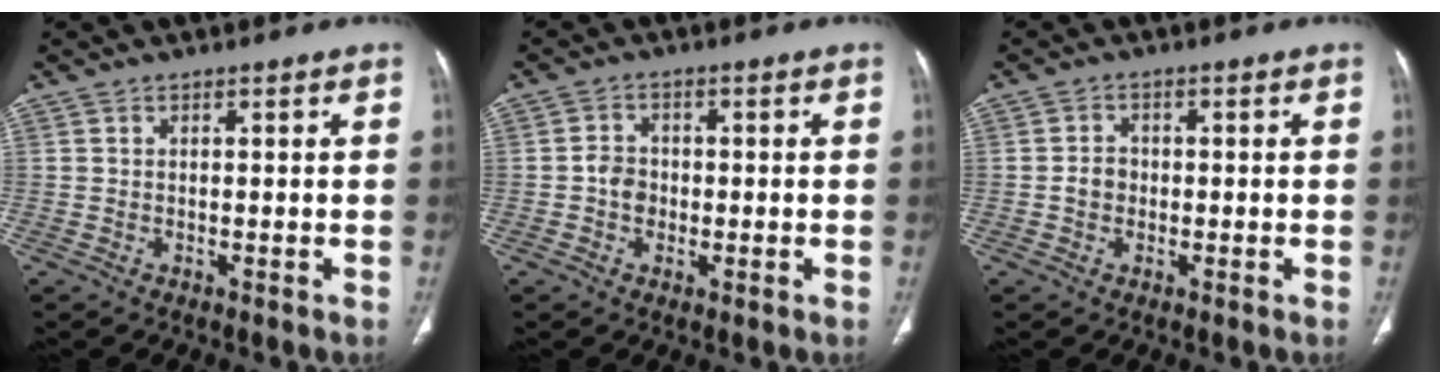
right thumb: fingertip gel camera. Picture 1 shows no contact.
{"total": 3.5, "force": [-0.5, 3.0, 1.8], "torque": [-0.016, 0.009, -0.015]}
{"total": 2.6, "force": [-0.4, 2.3, 1.3], "torque": [-0.012, 0.010, -0.012]}